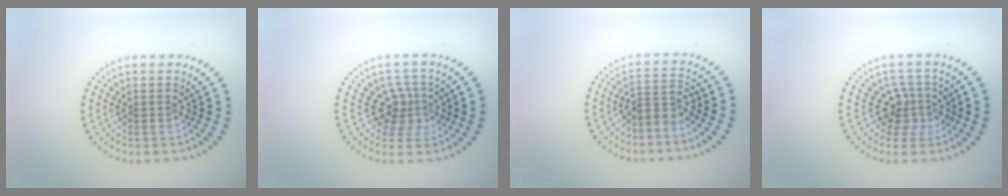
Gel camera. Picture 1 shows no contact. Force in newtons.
{"total": 3.0, "press": 2.5, "slide": 1.6}
{"total": 2.5, "press": 1.8, "slide": 1.7}
{"total": 2.7, "press": 2.0, "slide": 1.8}